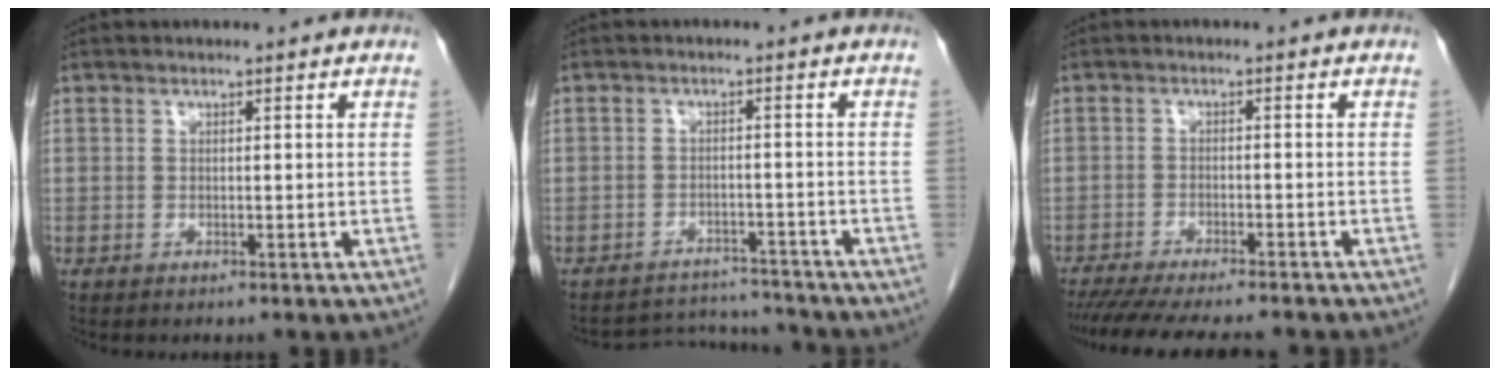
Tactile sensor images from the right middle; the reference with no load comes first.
{"total": 5.9, "force": [-5.7, 0.5, -1.7], "torque": [0.022, 0.013, -0.085]}
{"total": 13.0, "force": [-11.5, 1.5, 5.9], "torque": [-0.093, -0.024, -0.162]}